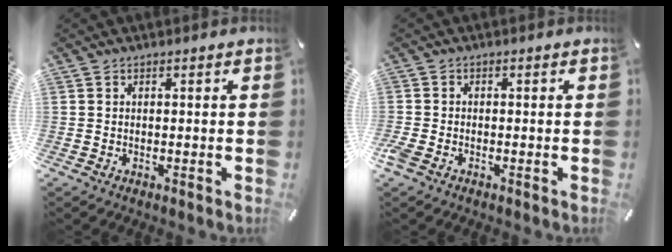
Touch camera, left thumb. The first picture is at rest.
{"total": 2.1, "force": [-1.3, 1.1, 1.1], "torque": [-0.031, -0.002, -0.028]}